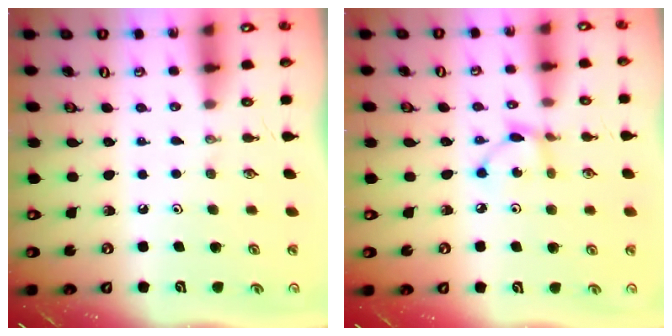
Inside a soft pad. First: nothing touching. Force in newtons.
{"total": 3.2, "press": 3.2, "slide": 0.2}